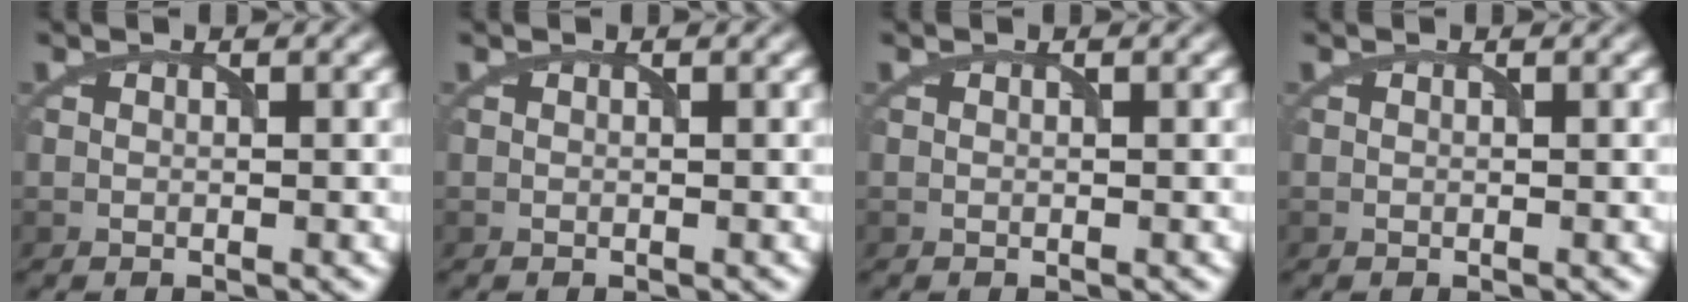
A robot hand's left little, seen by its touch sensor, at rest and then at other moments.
{"total": 0.0}
{"total": 0.0}
{"total": 0.0}